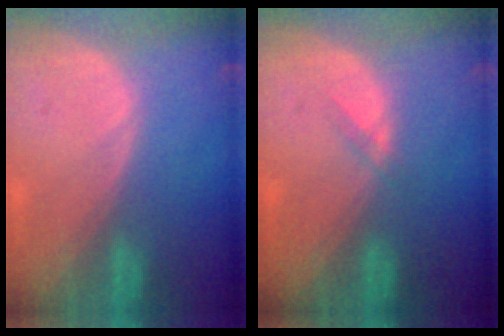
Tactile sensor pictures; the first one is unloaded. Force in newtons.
{"total": 1.4, "press": 1.1, "slide": 0.8}